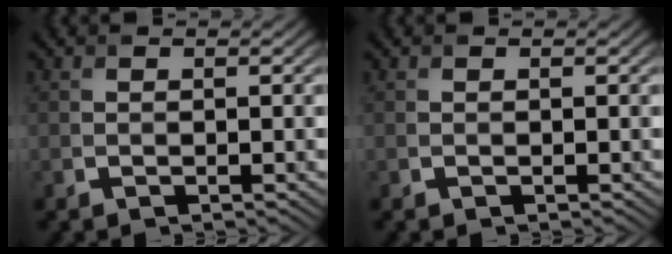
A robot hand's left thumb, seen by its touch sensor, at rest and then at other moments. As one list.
[{"total": 0.0}]